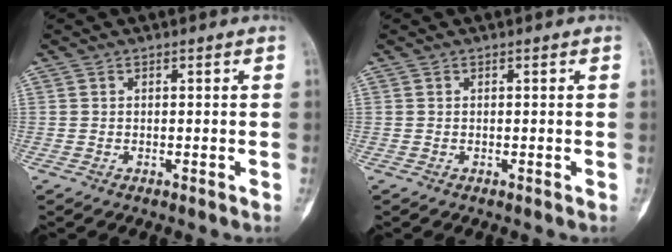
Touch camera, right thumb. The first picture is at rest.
{"total": 0.0}